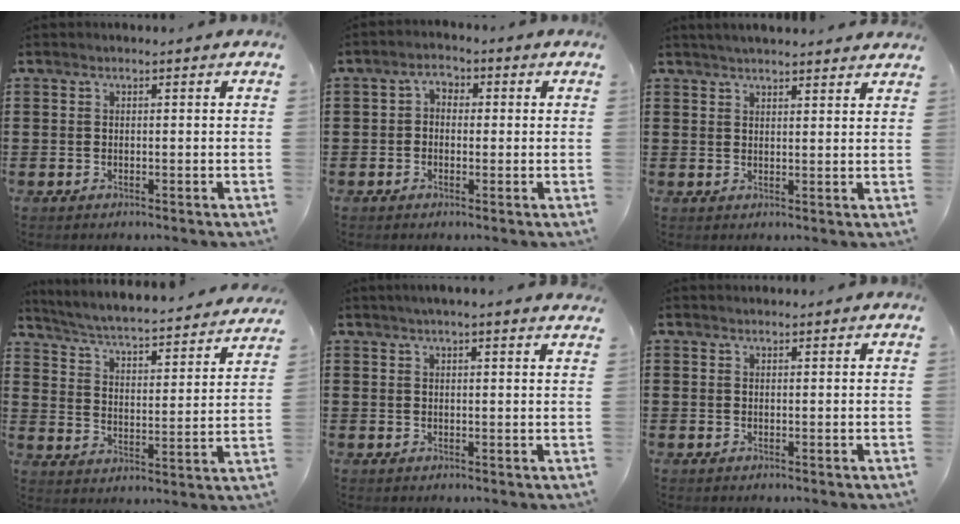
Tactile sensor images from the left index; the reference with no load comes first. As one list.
[{"total": 2.5, "force": [-0.8, 1.7, 1.6], "torque": [-0.035, 0.012, -0.019]}, {"total": 2.6, "force": [2.6, -0.1, 0.5], "torque": [-0.017, -0.001, 0.048]}, {"total": 3.7, "force": [3.5, -0.4, 1.2], "torque": [-0.044, -0.038, 0.048]}, {"total": 2.1, "force": [1.8, 0.0, 1.1], "torque": [-0.024, 0.002, 0.033]}, {"total": 0.7, "force": [0.6, 0.3, 0.0], "torque": [-0.002, 0.001, 0.013]}]